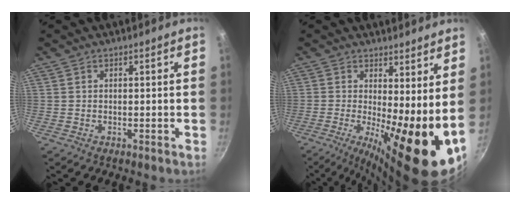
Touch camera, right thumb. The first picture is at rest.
{"total": 14.1, "force": [-0.4, 4.1, 13.4], "torque": [-0.191, -0.013, -0.006]}